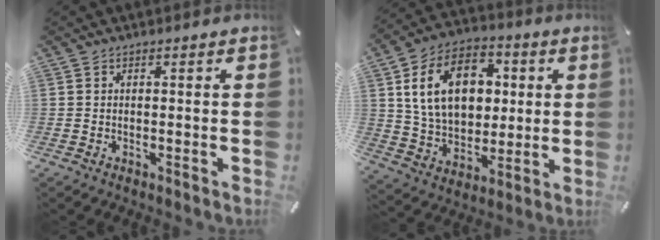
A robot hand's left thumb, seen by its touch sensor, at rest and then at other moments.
{"total": 16.9, "force": [4.1, 12.4, 10.8], "torque": [-0.200, 0.006, 0.075]}